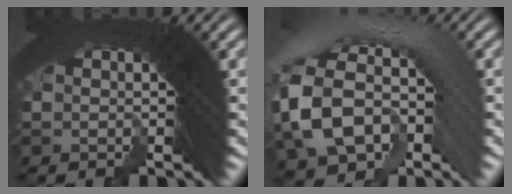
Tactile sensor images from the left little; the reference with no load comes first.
{"total": 8.5, "force": [0.9, 5.8, 6.1], "torque": [-0.111, 0.021, 0.001]}